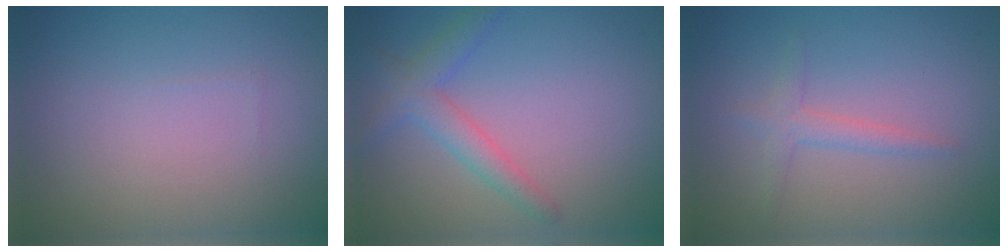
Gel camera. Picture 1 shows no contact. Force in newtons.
{"total": 2.9, "press": 2.9, "slide": 0.1}
{"total": 1.7, "press": 1.7, "slide": 0.0}